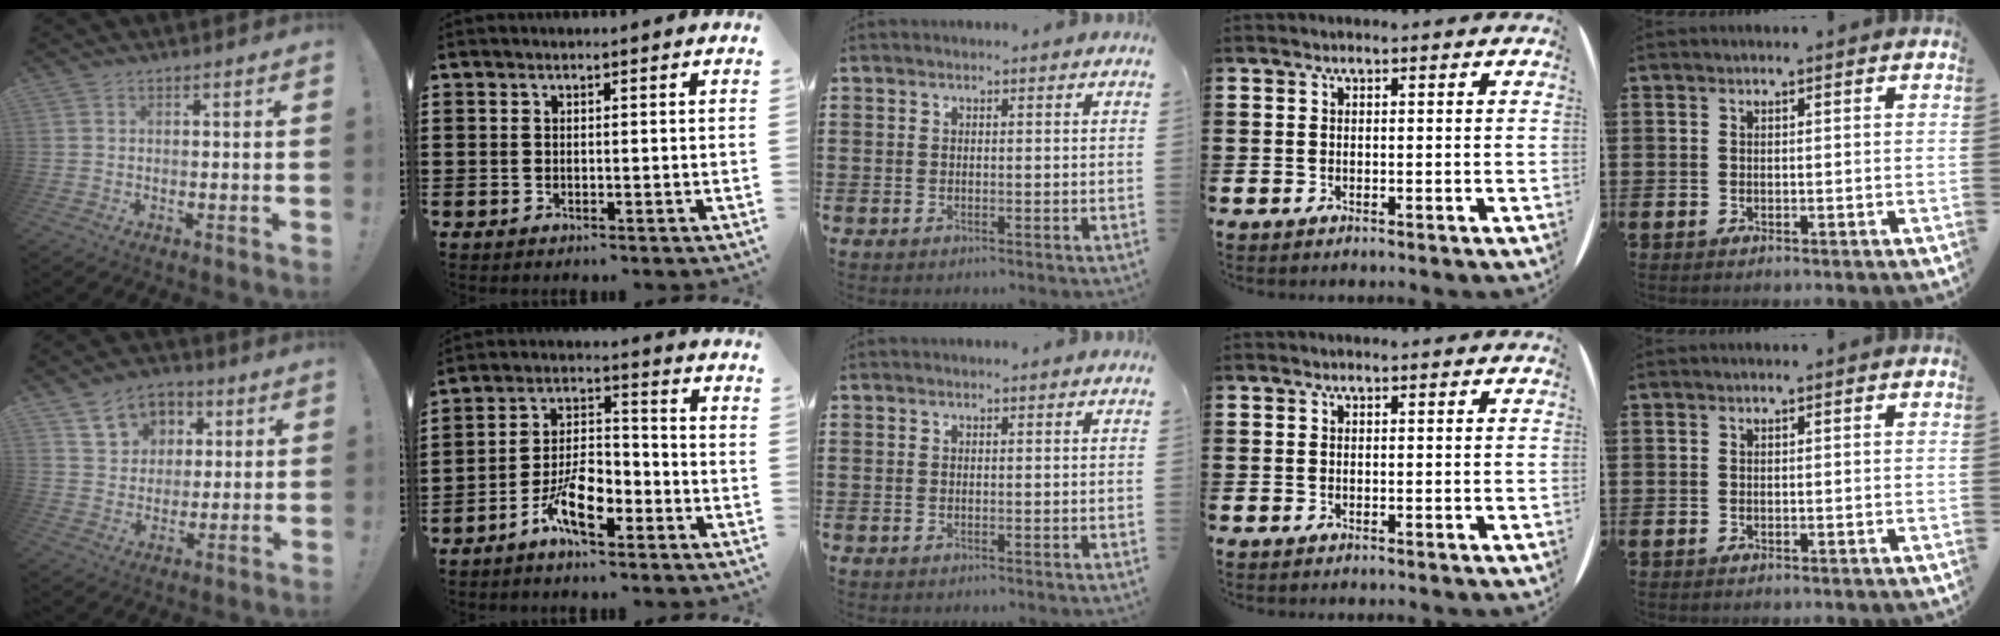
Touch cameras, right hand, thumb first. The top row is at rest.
{"thumb": {"total": 10.5, "force": [5.0, 8.5, 3.6], "torque": [-0.051, -0.023, 0.099]}, "index": {"total": 8.6, "force": [-5.0, 3.5, 6.0], "torque": [-0.125, 0.007, -0.093]}}